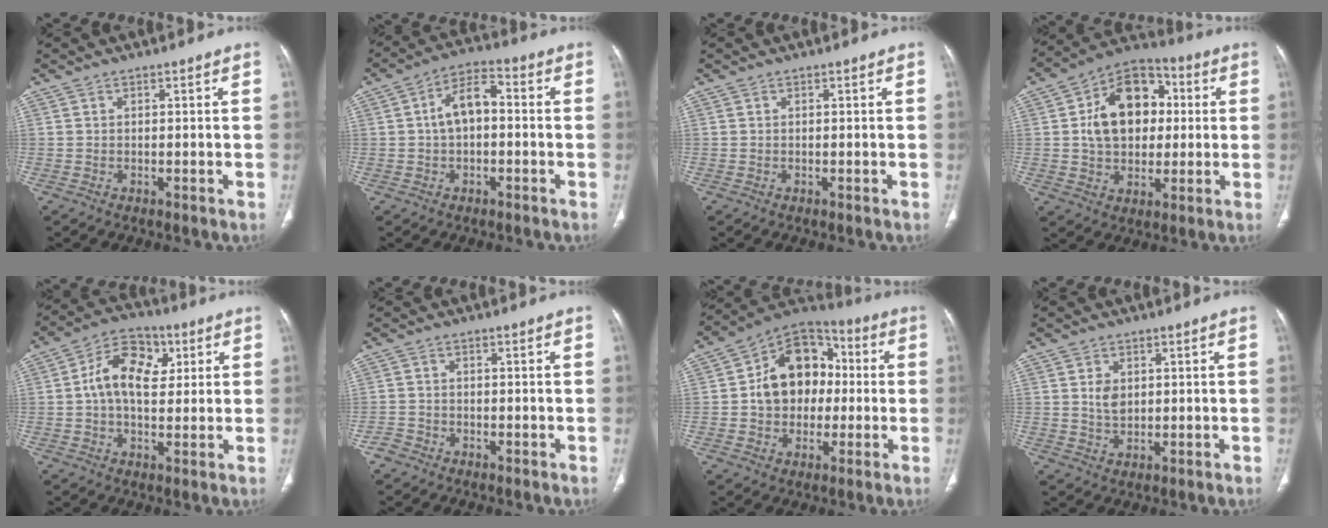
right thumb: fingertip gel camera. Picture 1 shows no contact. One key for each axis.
{"total": 7.7, "fx": 0.0, "fy": 4.5, "fz": 6.3, "tx": -0.105, "ty": 0.029, "tz": -0.011}
{"total": 0.0}
{"total": 16.6, "fx": 2.1, "fy": 12.1, "fz": 11.3, "tx": -0.140, "ty": 0.019, "tz": 0.028}
{"total": 11.7, "fx": 2.5, "fy": 7.7, "fz": 8.5, "tx": -0.120, "ty": 0.012, "tz": 0.031}
{"total": 2.0, "fx": -1.4, "fy": 1.4, "fz": 0.2, "tx": -0.007, "ty": 0.007, "tz": -0.030}
{"total": 15.7, "fx": 0.4, "fy": 12.1, "fz": 10.0, "tx": -0.108, "ty": 0.032, "tz": -0.005}
{"total": 3.5, "fx": 0.8, "fy": 2.5, "fz": 2.3, "tx": -0.029, "ty": -0.007, "tz": 0.017}